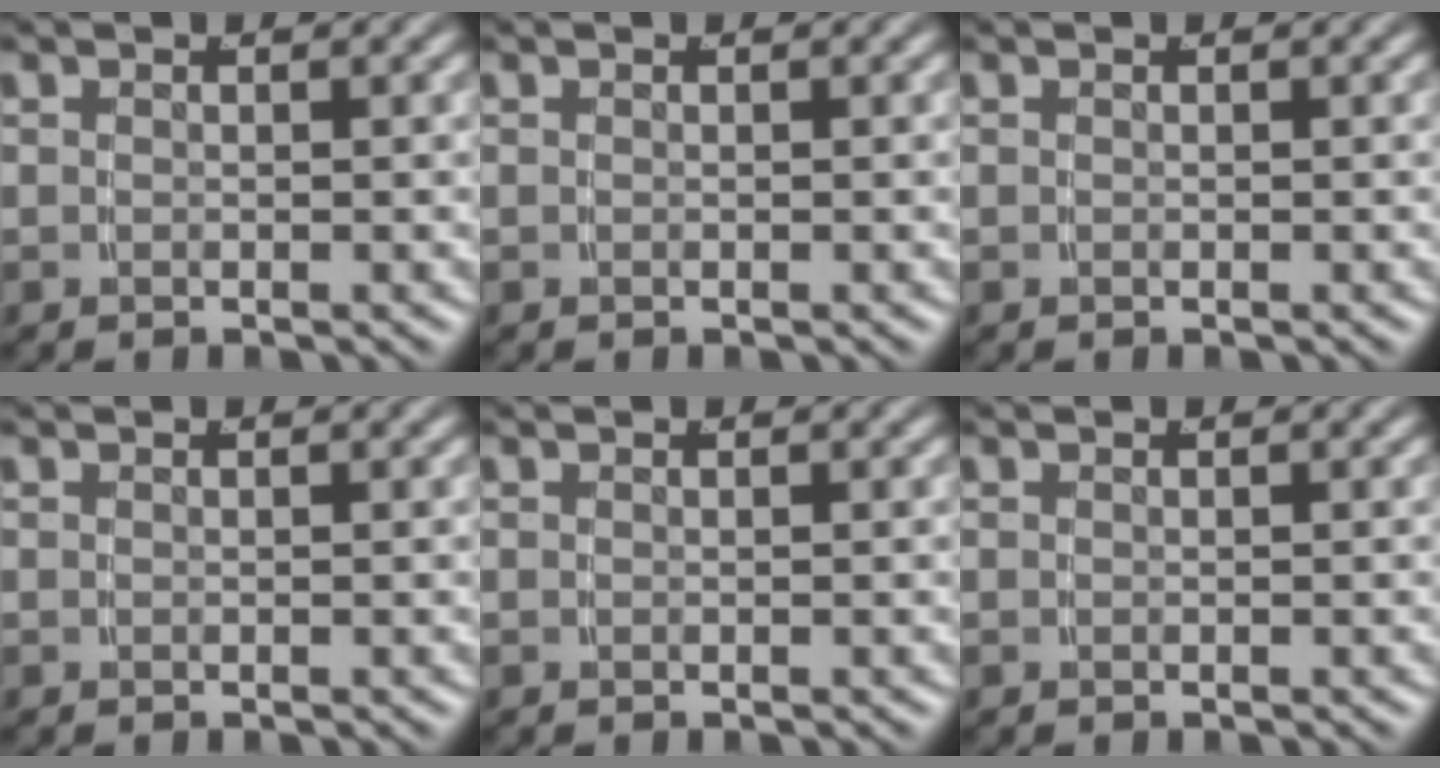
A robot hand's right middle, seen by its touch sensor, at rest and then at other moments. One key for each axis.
{"total": 0.0}
{"total": 0.0}
{"total": 0.0}
{"total": 0.0}
{"total": 0.0}